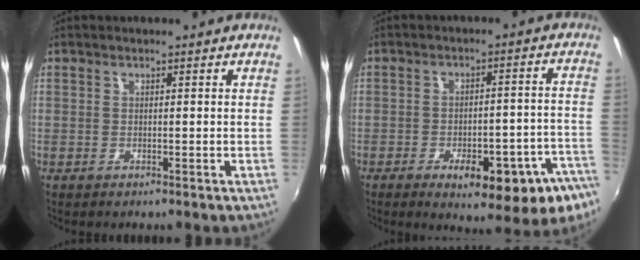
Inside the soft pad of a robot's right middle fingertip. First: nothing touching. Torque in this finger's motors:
{"motor_torque": [1.34, -0.80, 0.29, 0.13]}